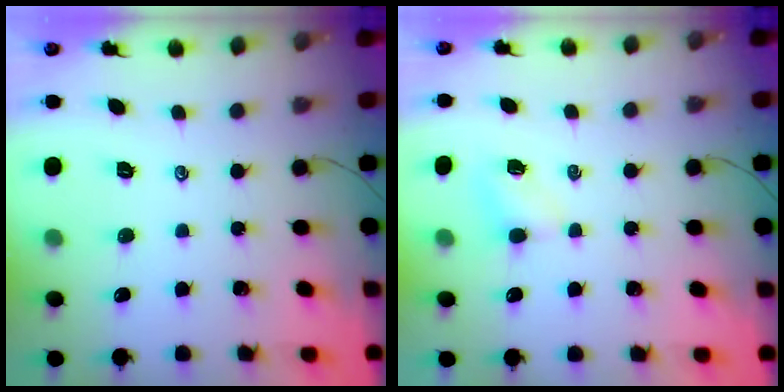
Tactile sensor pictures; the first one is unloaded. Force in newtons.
{"total": 3.2, "press": 3.0, "slide": 0.9}